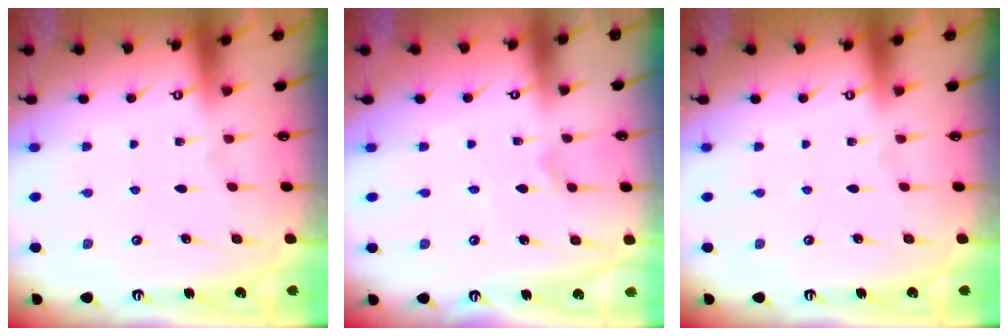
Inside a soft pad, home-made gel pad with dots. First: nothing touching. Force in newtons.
{"total": 0.8, "press": 0.8, "slide": 0.1}
{"total": 0.0}